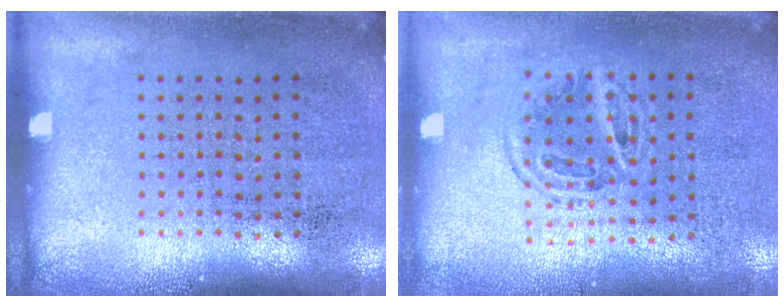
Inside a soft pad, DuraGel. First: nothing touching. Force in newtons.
{"total": 1.0, "press": 0.9, "slide": 0.4}